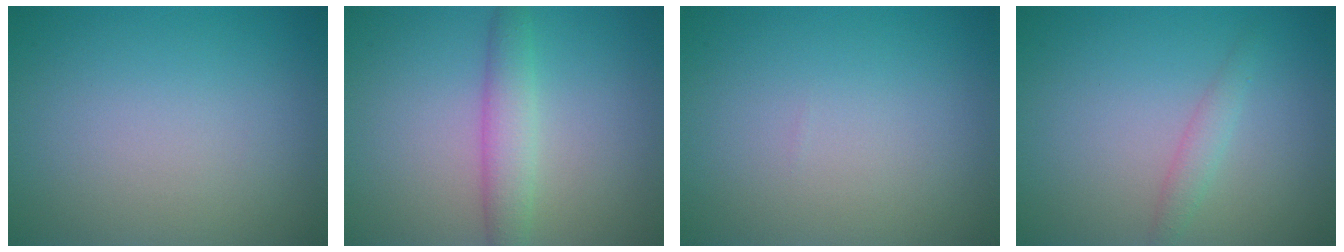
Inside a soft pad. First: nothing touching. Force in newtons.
{"total": 2.9, "press": 2.9, "slide": 0.1}
{"total": 0.0}
{"total": 1.4, "press": 1.4, "slide": 0.1}